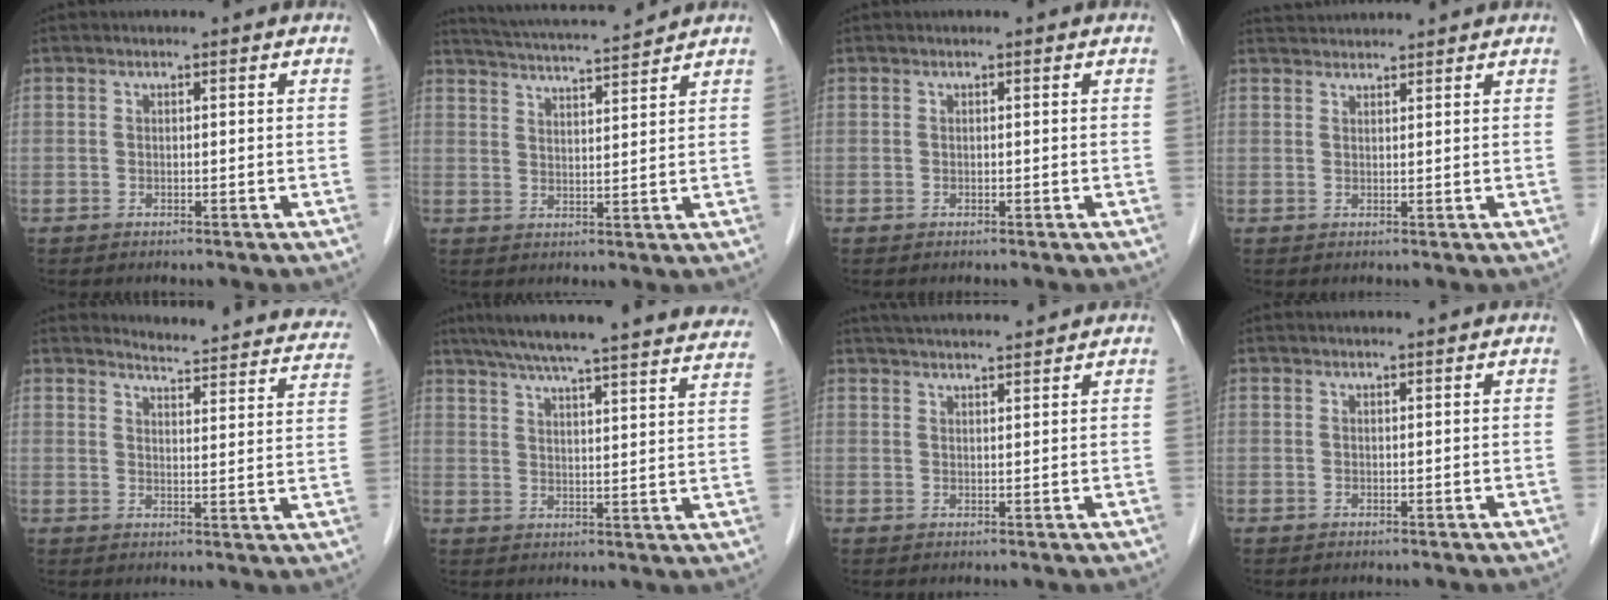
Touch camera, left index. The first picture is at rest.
{"total": 10.3, "force": [9.8, -0.3, 3.3], "torque": [-0.066, 0.015, 0.152]}
{"total": 0.0}
{"total": 4.9, "force": [4.8, 0.0, 0.8], "torque": [-0.016, 0.036, 0.076]}
{"total": 17.2, "force": [16.4, 2.7, 4.6], "torque": [-0.041, -0.055, 0.166]}
{"total": 32.1, "force": [29.0, 2.3, 13.6], "torque": [-0.215, -0.038, 0.355]}
{"total": 9.6, "force": [9.0, 0.6, 3.4], "torque": [-0.058, 0.027, 0.132]}
{"total": 1.8, "force": [1.7, 0.0, 0.6], "torque": [-0.008, 0.009, 0.027]}